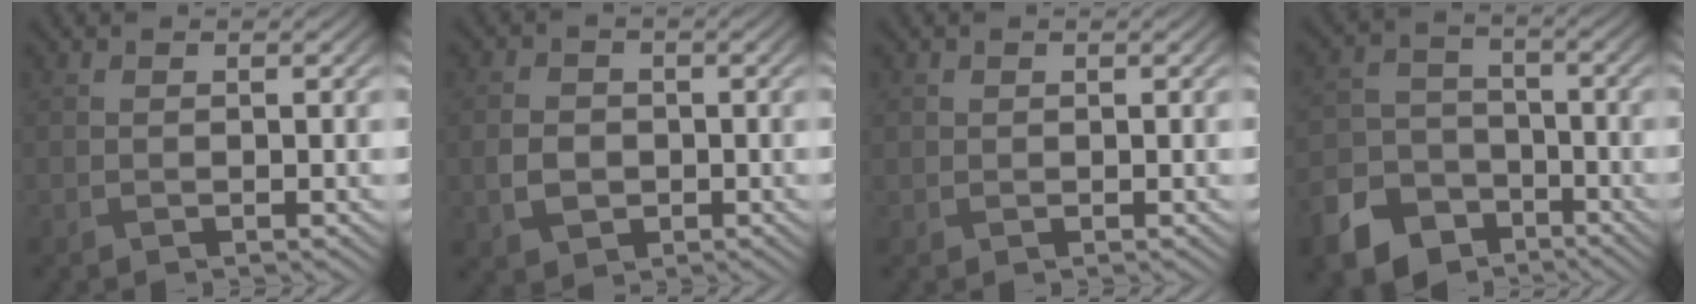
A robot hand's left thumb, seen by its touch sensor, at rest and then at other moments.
{"total": 3.6, "force": [-0.8, 2.9, 1.9], "torque": [-0.046, -0.003, -0.014]}
{"total": 0.7, "force": [0.2, 0.7, 0.1], "torque": [-0.001, -0.002, 0.005]}
{"total": 10.3, "force": [-6.6, 6.6, 4.3], "torque": [-0.112, -0.026, -0.130]}